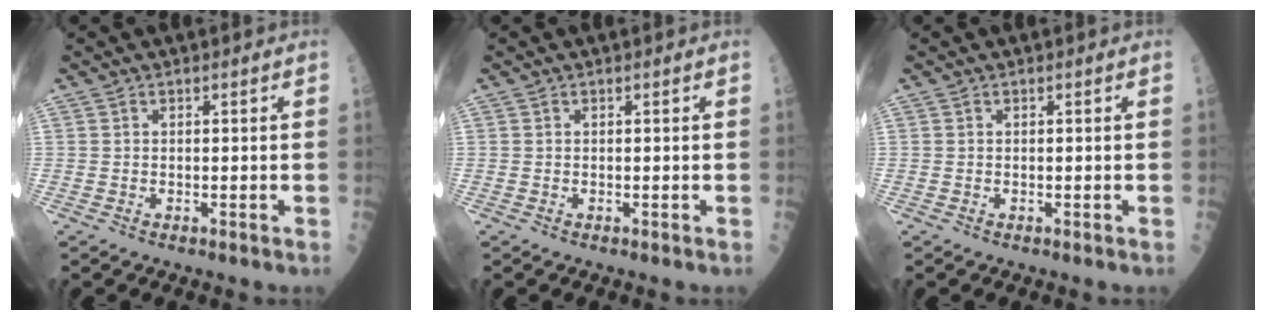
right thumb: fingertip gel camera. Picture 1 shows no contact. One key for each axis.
{"total": 0.0}
{"total": 0.0}